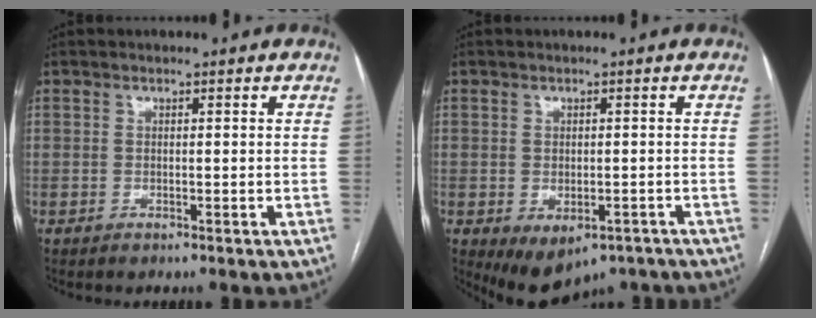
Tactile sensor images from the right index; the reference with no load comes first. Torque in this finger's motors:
{"motor_torque": [1.22, -0.92, 0.47, 0.07]}